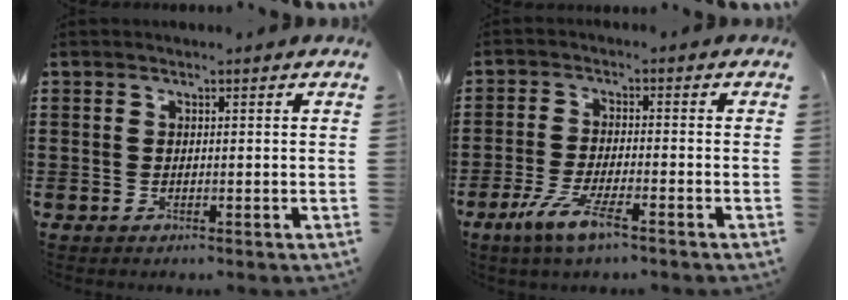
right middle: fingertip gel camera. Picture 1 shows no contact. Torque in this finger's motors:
{"motor_torque": [2.14, 0.00, 0.65, 0.19]}